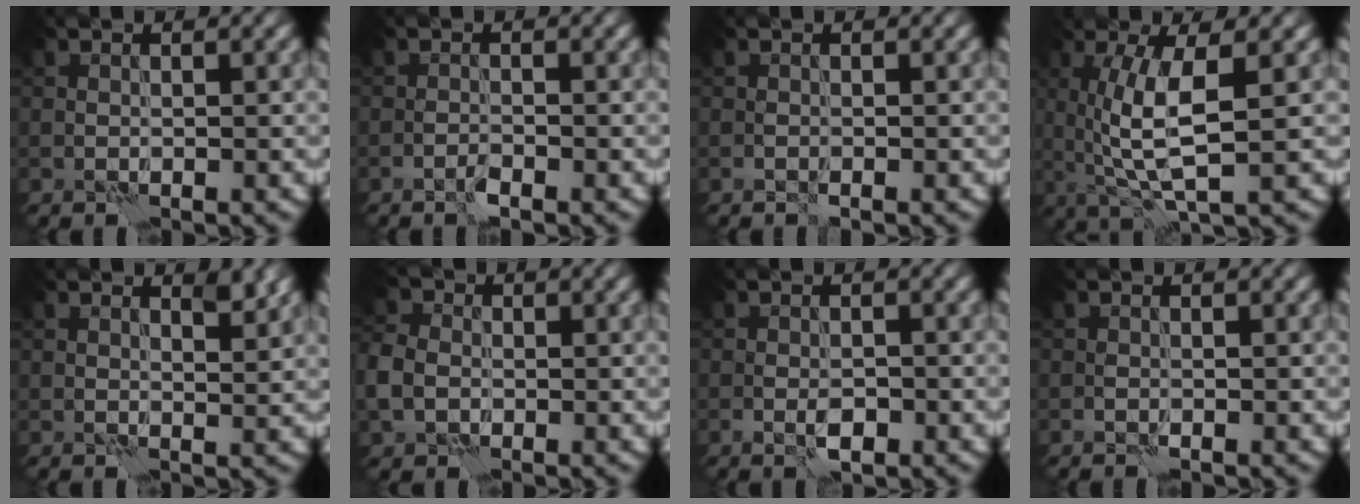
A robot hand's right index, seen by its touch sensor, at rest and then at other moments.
{"total": 0.6, "force": [-0.5, -0.1, 0.3], "torque": [-0.005, 0.003, -0.011]}
{"total": 0.0}
{"total": 5.8, "force": [0.9, 1.3, 5.6], "torque": [-0.104, 0.003, 0.020]}
{"total": 1.6, "force": [1.2, 0.3, 0.9], "torque": [-0.012, -0.001, 0.023]}
{"total": 4.7, "force": [-1.1, 3.7, 2.6], "torque": [-0.071, -0.002, -0.028]}
{"total": 1.5, "force": [-0.5, 0.7, 1.3], "torque": [-0.022, 0.000, -0.009]}
{"total": 0.0}